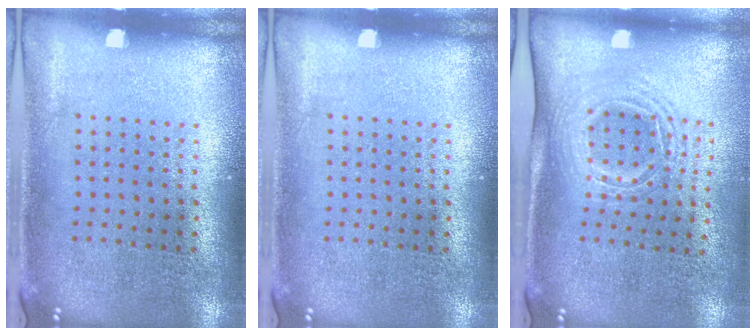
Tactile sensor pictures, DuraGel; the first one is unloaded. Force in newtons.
{"total": 0.0}
{"total": 1.6, "press": 1.2, "slide": 1.0}